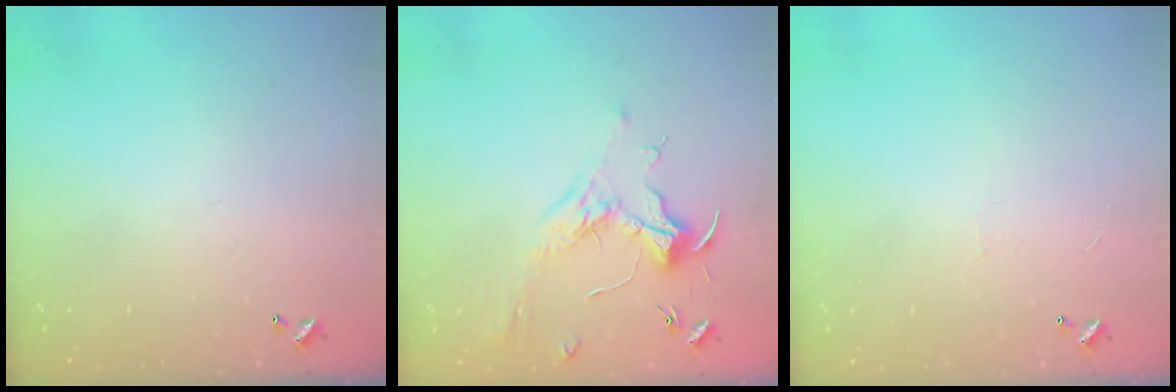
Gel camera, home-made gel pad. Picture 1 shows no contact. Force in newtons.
{"total": 2.0, "press": 1.9, "slide": 0.6}
{"total": 1.3, "press": 1.3, "slide": 0.4}